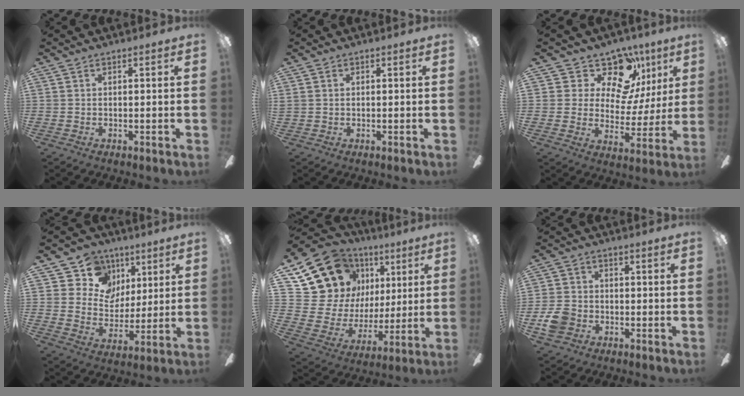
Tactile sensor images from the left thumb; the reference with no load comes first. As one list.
[{"total": 0.0}, {"total": 13.8, "force": [8.8, 8.7, 6.2], "torque": [-0.099, -0.050, 0.161]}, {"total": 12.2, "force": [6.4, 10.2, 2.2], "torque": [-0.048, -0.041, 0.127]}, {"total": 17.8, "force": [8.9, 14.4, 5.4], "torque": [-0.106, -0.052, 0.193]}, {"total": 6.5, "force": [-2.6, 5.2, 2.9], "torque": [-0.073, 0.019, -0.050]}]